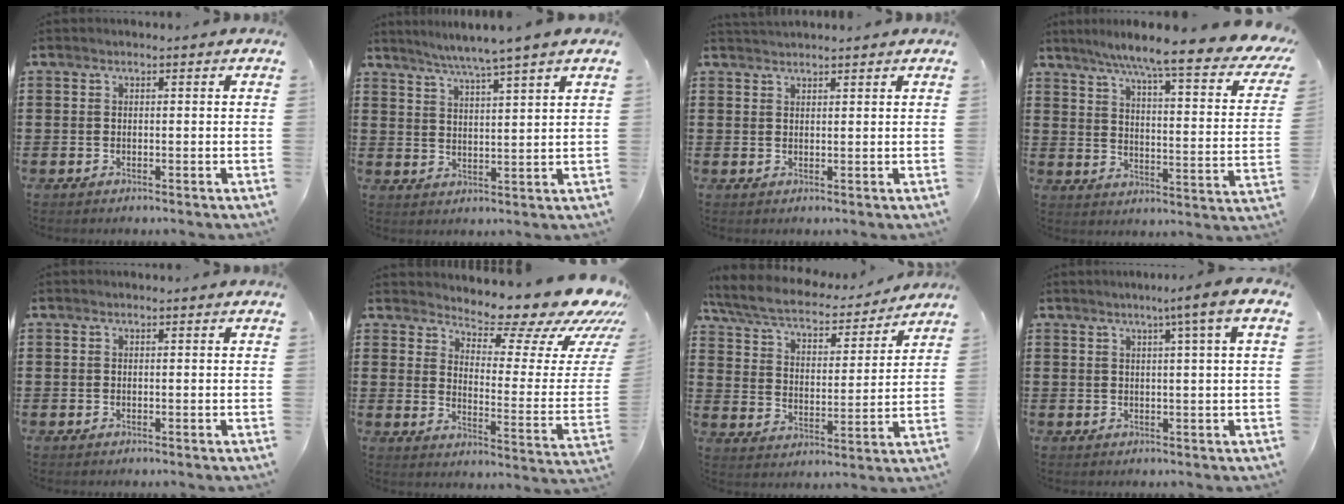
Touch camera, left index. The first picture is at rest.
{"total": 4.5, "force": [3.9, -1.3, 1.7], "torque": [-0.047, -0.022, 0.065]}
{"total": 1.6, "force": [1.5, 0.2, 0.2], "torque": [-0.007, 0.003, 0.030]}
{"total": 8.1, "force": [6.4, -0.4, 4.9], "torque": [-0.103, -0.053, 0.097]}
{"total": 0.0}
{"total": 10.9, "force": [9.4, 2.3, 5.1], "torque": [-0.081, -0.079, 0.153]}
{"total": 6.3, "force": [5.6, 1.2, 2.7], "torque": [-0.077, -0.035, 0.094]}
{"total": 4.2, "force": [1.8, -1.0, 3.6], "torque": [-0.062, -0.008, 0.025]}